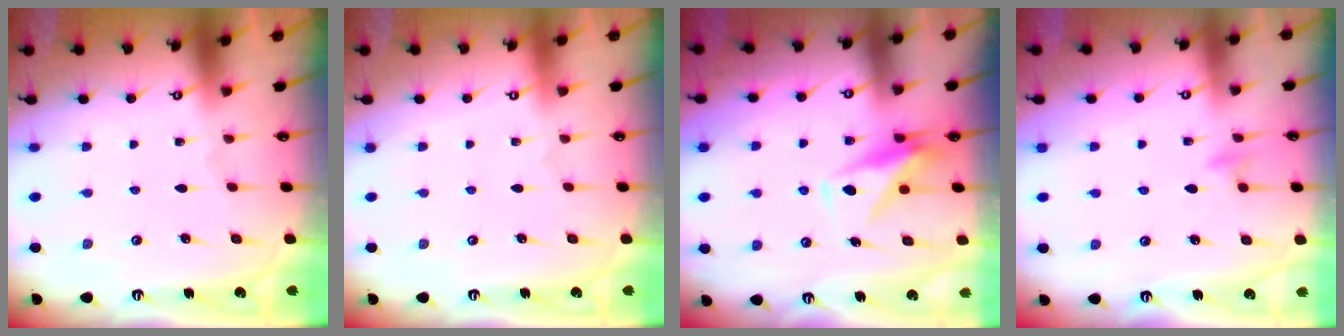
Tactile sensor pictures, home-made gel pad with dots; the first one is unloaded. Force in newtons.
{"total": 3.9, "press": 3.9, "slide": 0.2}
{"total": 8.3, "press": 8.3, "slide": 0.3}
{"total": 5.4, "press": 5.4, "slide": 0.7}